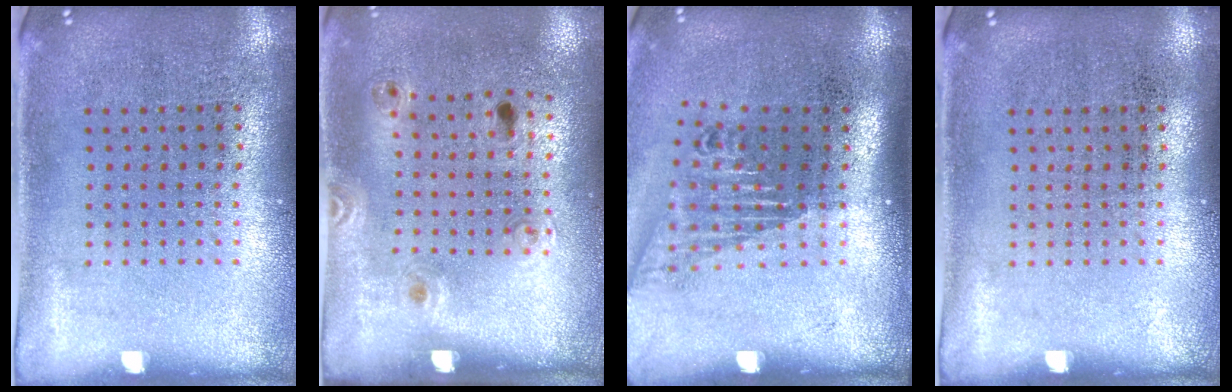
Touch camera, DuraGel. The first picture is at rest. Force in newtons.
{"total": 1.4, "press": 0.8, "slide": 1.1}
{"total": 1.7, "press": 1.3, "slide": 1.2}
{"total": 0.0}